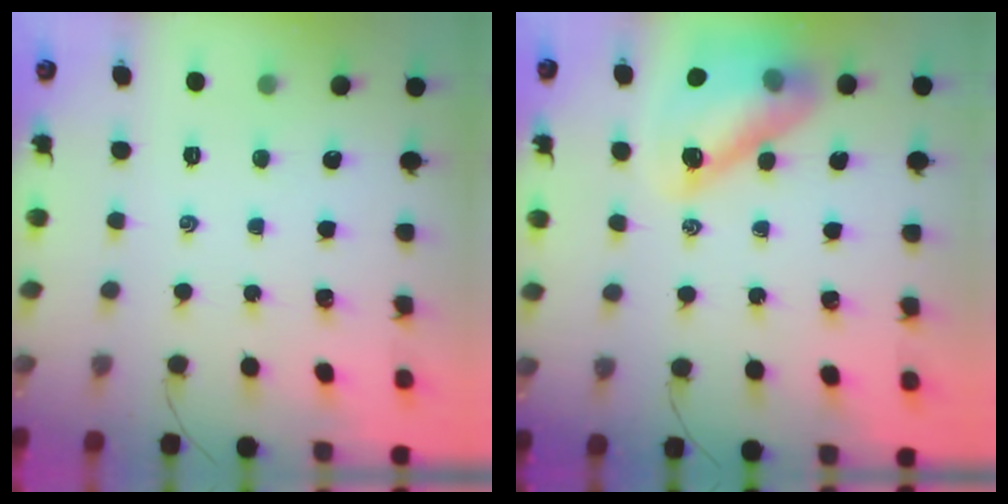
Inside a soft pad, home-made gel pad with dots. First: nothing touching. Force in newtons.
{"total": 14.2, "press": 13.6, "slide": 4.1}